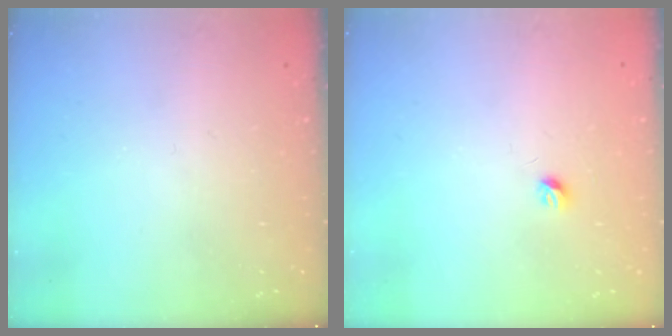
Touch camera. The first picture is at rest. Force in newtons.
{"total": 3.6, "press": 3.5, "slide": 0.6}